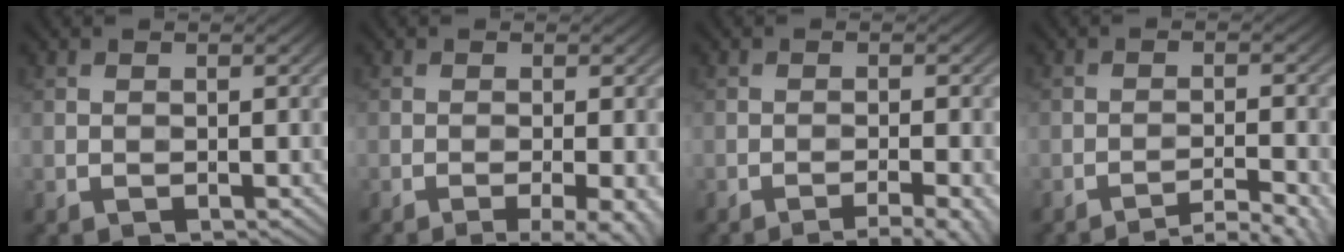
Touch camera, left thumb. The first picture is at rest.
{"total": 4.9, "force": [-2.4, 1.1, 4.2], "torque": [-0.052, -0.002, -0.034]}
{"total": 5.1, "force": [-3.5, 1.0, 3.5], "torque": [-0.048, 0.009, -0.053]}
{"total": 5.9, "force": [-4.8, 1.0, 3.3], "torque": [-0.051, 0.012, -0.068]}